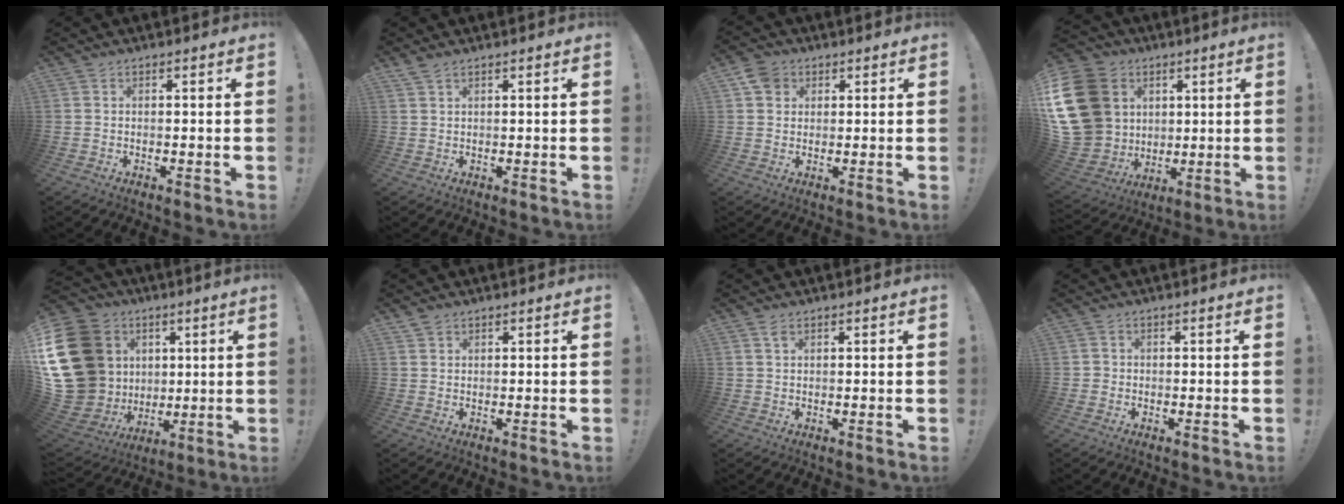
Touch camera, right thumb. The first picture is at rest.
{"total": 1.9, "force": [1.4, 0.6, 1.1], "torque": [-0.031, -0.001, 0.027]}
{"total": 5.2, "force": [2.3, 4.3, 1.8], "torque": [-0.026, -0.001, 0.044]}
{"total": 22.4, "force": [4.3, 18.7, 11.7], "torque": [-0.217, -0.008, 0.113]}
{"total": 26.3, "force": [4.3, 21.1, 15.0], "torque": [-0.301, -0.024, 0.141]}
{"total": 1.2, "force": [1.0, 0.6, 0.3], "torque": [-0.005, -0.002, 0.019]}
{"total": 1.6, "force": [1.0, 0.6, 1.1], "torque": [-0.020, -0.001, 0.018]}
{"total": 0.8, "force": [-0.3, 0.7, 0.3], "torque": [-0.007, 0.004, -0.004]}